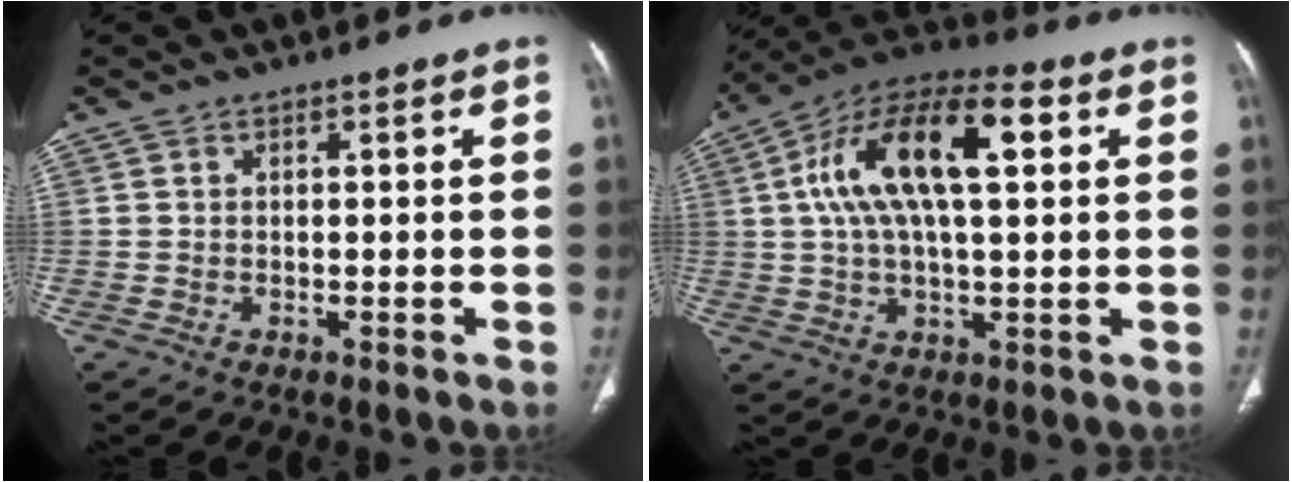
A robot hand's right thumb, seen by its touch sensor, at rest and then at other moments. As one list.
[{"total": 18.8, "force": [4.6, 8.1, 16.4], "torque": [-0.288, 0.027, 0.069]}]